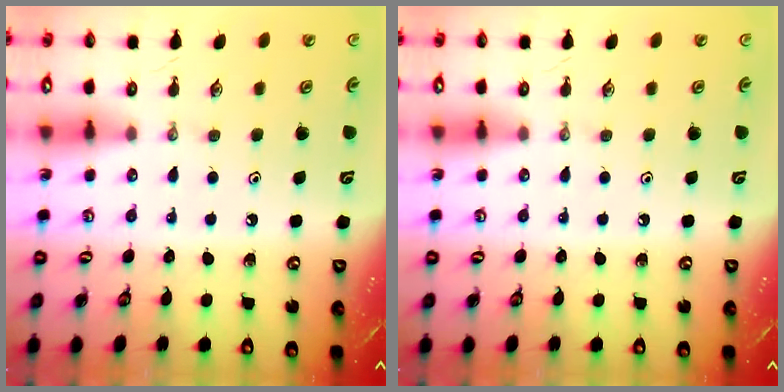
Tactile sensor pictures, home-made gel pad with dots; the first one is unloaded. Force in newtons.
{"total": 0.0}